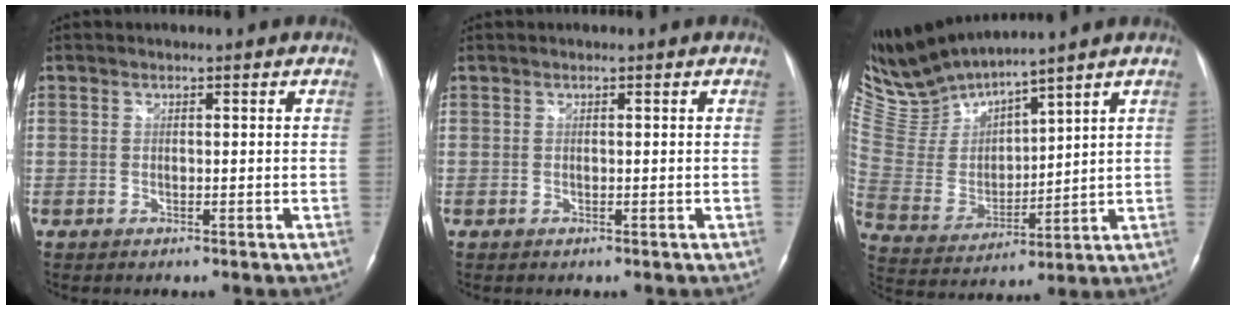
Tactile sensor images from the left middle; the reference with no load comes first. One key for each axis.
{"total": 0.0}
{"total": 9.9, "fx": 9.7, "fy": -0.5, "fz": 1.6, "tx": -0.065, "ty": -0.004, "tz": 0.219}